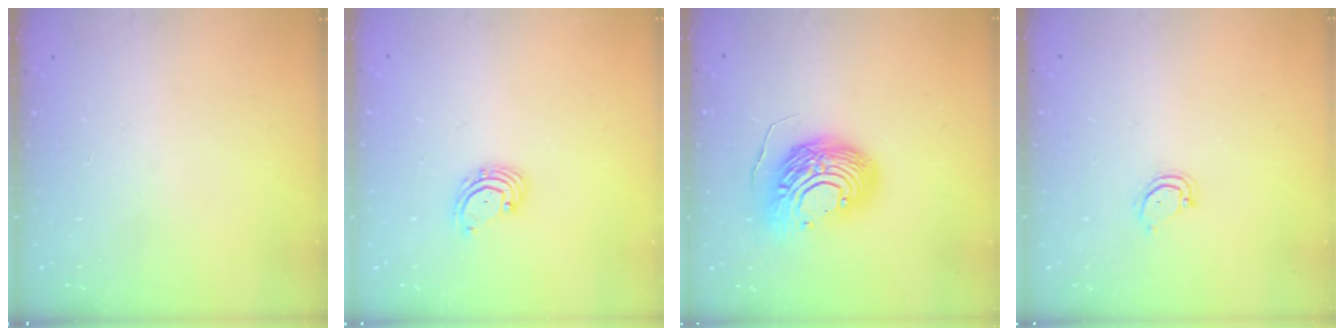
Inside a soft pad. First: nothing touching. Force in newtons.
{"total": 2.6, "press": 2.5, "slide": 0.6}
{"total": 15.7, "press": 15.7, "slide": 1.3}
{"total": 2.5, "press": 2.5, "slide": 0.1}